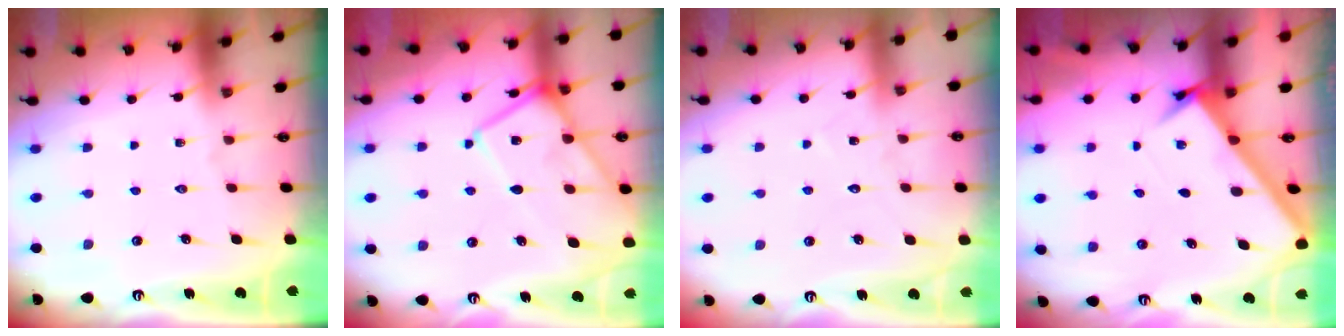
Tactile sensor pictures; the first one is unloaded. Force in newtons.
{"total": 12.3, "press": 12.3, "slide": 0.9}
{"total": 6.5, "press": 6.4, "slide": 0.6}
{"total": 2.8, "press": 2.7, "slide": 0.3}